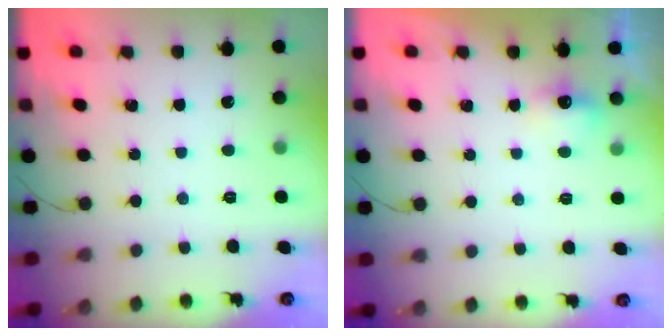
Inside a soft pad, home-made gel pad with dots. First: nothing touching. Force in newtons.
{"total": 6.4, "press": 5.8, "slide": 2.6}